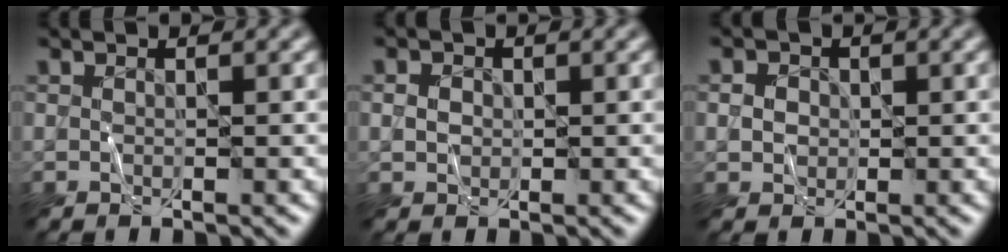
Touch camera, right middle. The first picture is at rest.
{"total": 1.3, "force": [0.0, 1.2, 0.6], "torque": [-0.011, 0.000, -0.001]}
{"total": 2.0, "force": [0.3, 1.7, 0.9], "torque": [-0.015, 0.001, 0.008]}